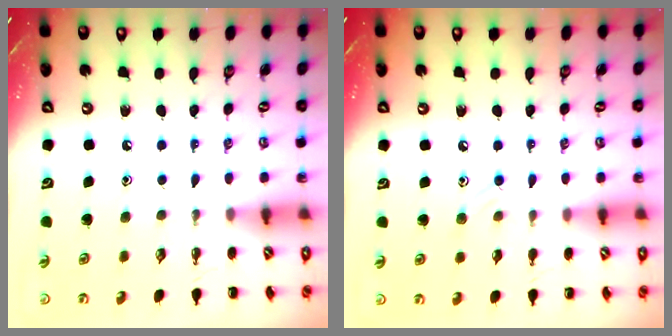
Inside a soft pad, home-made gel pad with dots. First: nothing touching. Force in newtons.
{"total": 5.9, "press": 5.6, "slide": 2.0}